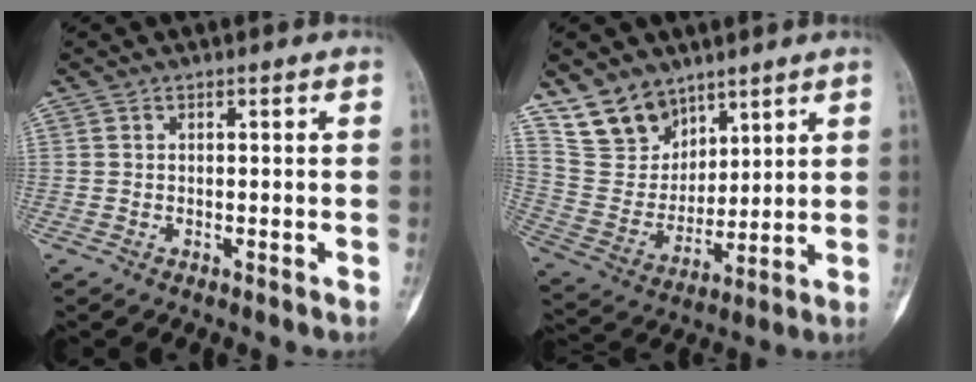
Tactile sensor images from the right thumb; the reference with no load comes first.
{"total": 12.2, "force": [8.9, 7.6, 3.3], "torque": [-0.032, -0.058, 0.190]}